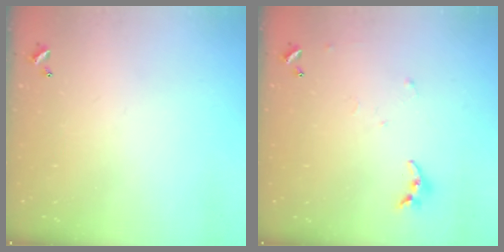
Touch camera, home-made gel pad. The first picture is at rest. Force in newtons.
{"total": 4.1, "press": 4.1, "slide": 0.4}